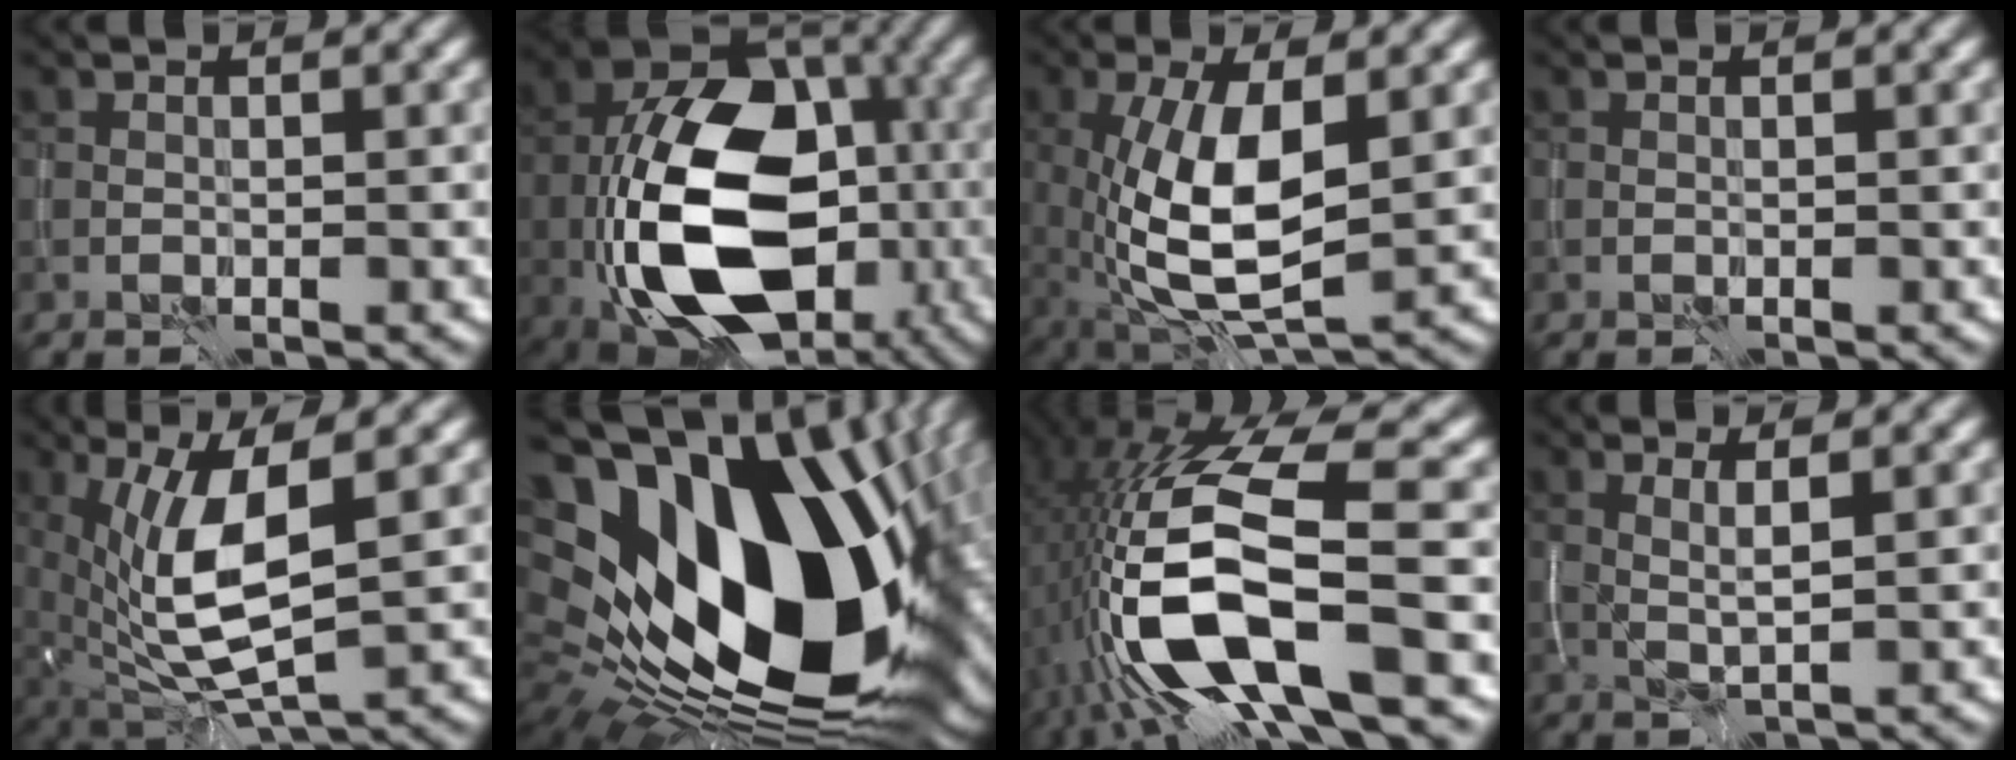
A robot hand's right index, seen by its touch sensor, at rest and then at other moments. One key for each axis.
{"total": 16.0, "fx": -4.9, "fy": 9.7, "fz": 11.6, "tx": -0.190, "ty": -0.009, "tz": -0.086}
{"total": 9.0, "fx": -0.3, "fy": 3.7, "fz": 8.2, "tx": -0.173, "ty": -0.010, "tz": -0.006}
{"total": 0.0}
{"total": 8.8, "fx": 1.0, "fy": 3.0, "fz": 8.2, "tx": -0.174, "ty": -0.011, "tz": 0.021}
{"total": 22.1, "fx": 1.5, "fy": 12.6, "fz": 18.1, "tx": -0.299, "ty": -0.033, "tz": 0.034}
{"total": 14.5, "fx": -4.7, "fy": 4.4, "fz": 13.0, "tx": -0.261, "ty": -0.007, "tz": -0.083}
{"total": 2.2, "fx": 0.7, "fy": 0.4, "fz": 2.1, "tx": -0.038, "ty": -0.006, "tz": 0.013}